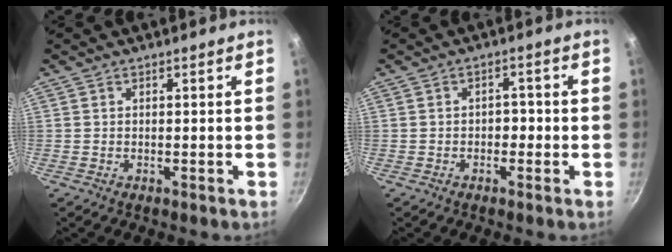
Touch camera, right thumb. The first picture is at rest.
{"total": 2.4, "force": [-0.6, 1.8, 1.5], "torque": [0.001, 0.012, -0.017]}